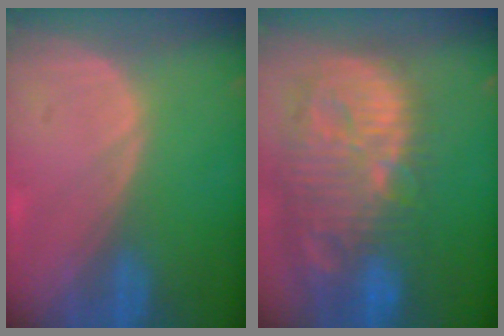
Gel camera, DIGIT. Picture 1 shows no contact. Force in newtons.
{"total": 14.4, "press": 12.5, "slide": 7.0}